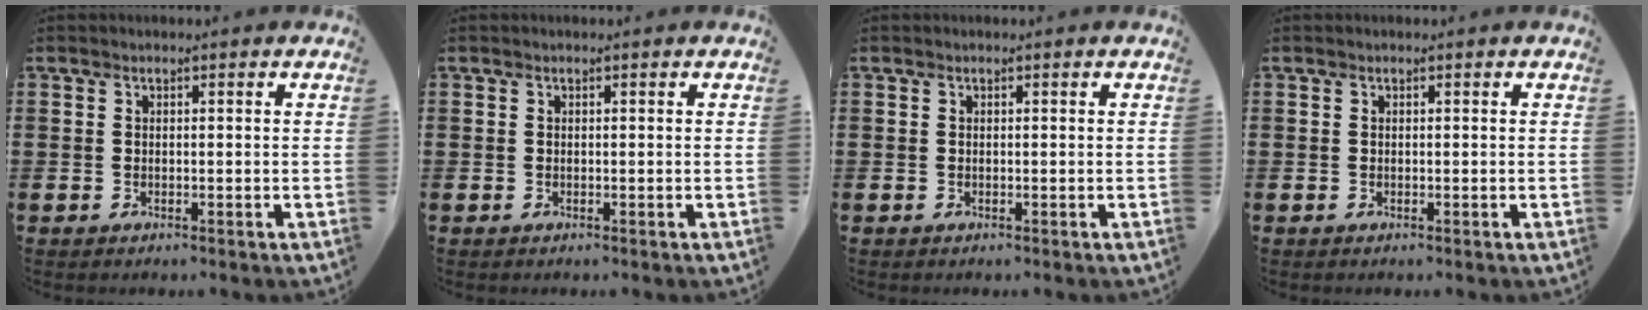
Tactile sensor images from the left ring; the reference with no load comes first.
{"total": 0.0}
{"total": 0.0}
{"total": 0.0}